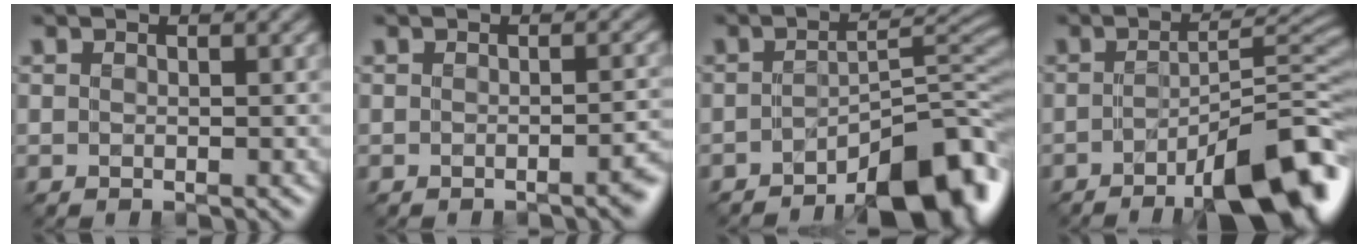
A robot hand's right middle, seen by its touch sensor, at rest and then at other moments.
{"total": 2.3, "force": [-1.3, 0.5, 1.8], "torque": [-0.009, 0.009, -0.014]}
{"total": 9.2, "force": [-6.1, 2.5, 6.4], "torque": [-0.079, 0.006, -0.089]}
{"total": 10.6, "force": [-5.8, 2.3, 8.6], "torque": [-0.109, 0.004, -0.080]}